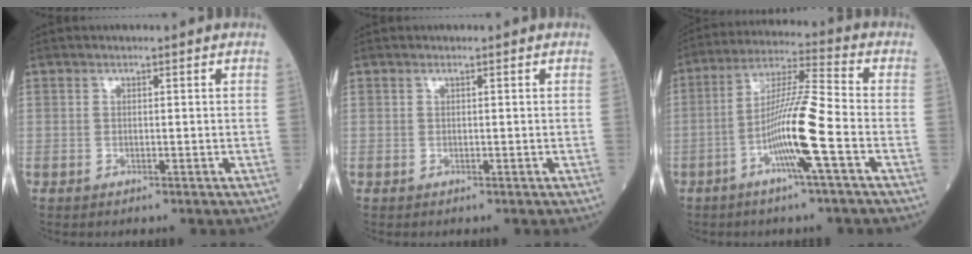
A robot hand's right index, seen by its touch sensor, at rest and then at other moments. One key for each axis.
{"total": 0.0}
{"total": 11.3, "fx": -4.0, "fy": -0.6, "fz": 10.5, "tx": -0.200, "ty": 0.002, "tz": -0.080}